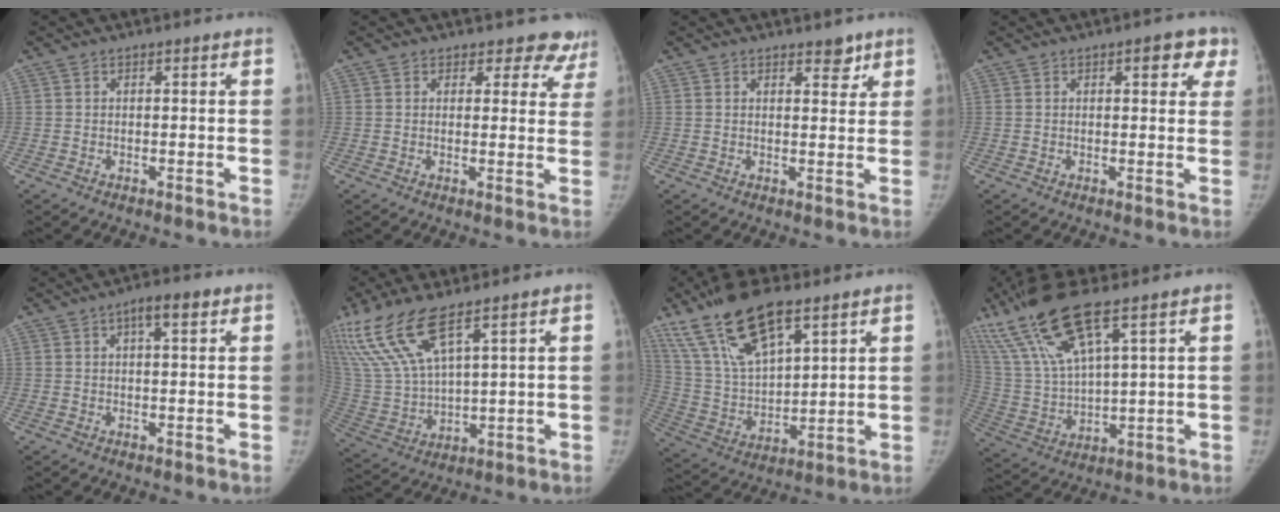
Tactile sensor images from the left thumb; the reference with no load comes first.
{"total": 5.3, "force": [4.2, 3.2, 0.2], "torque": [0.050, -0.018, 0.031]}
{"total": 2.8, "force": [2.1, 1.4, 1.2], "torque": [0.004, -0.013, 0.028]}
{"total": 5.4, "force": [2.7, 2.6, 3.9], "torque": [-0.012, -0.004, 0.022]}
{"total": 3.9, "force": [1.7, 1.3, 3.2], "torque": [-0.046, 0.007, 0.024]}
{"total": 14.6, "force": [9.3, 4.2, 10.5], "torque": [-0.233, -0.032, 0.202]}
{"total": 18.3, "force": [11.5, 6.9, 12.5], "torque": [-0.219, -0.037, 0.228]}
{"total": 17.4, "force": [10.2, 4.0, 13.5], "torque": [-0.293, -0.028, 0.211]}